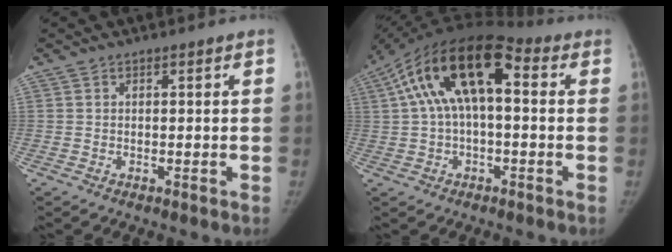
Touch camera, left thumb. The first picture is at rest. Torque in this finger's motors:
{"motor_torque": [1.53, 1.43, 2.58, -0.18, 0.51]}